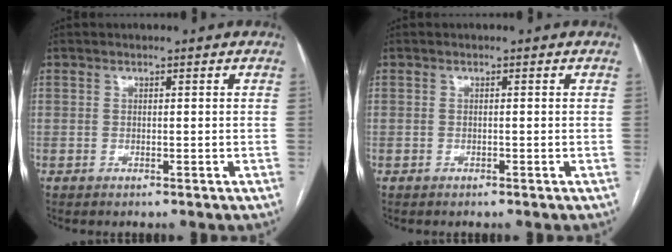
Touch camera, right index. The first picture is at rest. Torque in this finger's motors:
{"motor_torque": [-0.07, 0.00, 0.02, 0.00]}